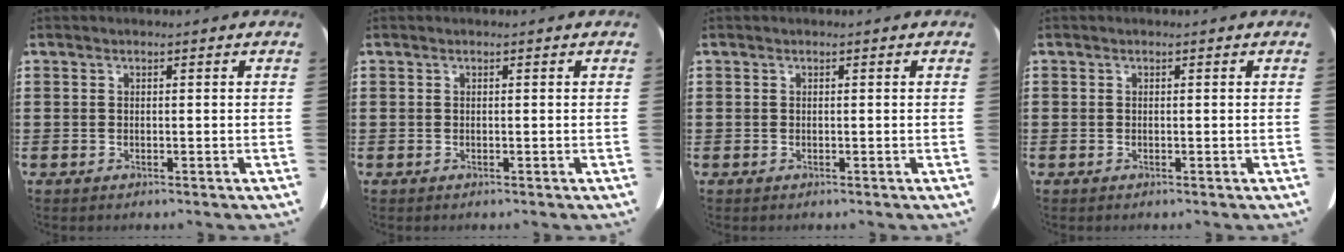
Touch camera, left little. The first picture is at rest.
{"total": 0.0}
{"total": 0.0}
{"total": 0.0}